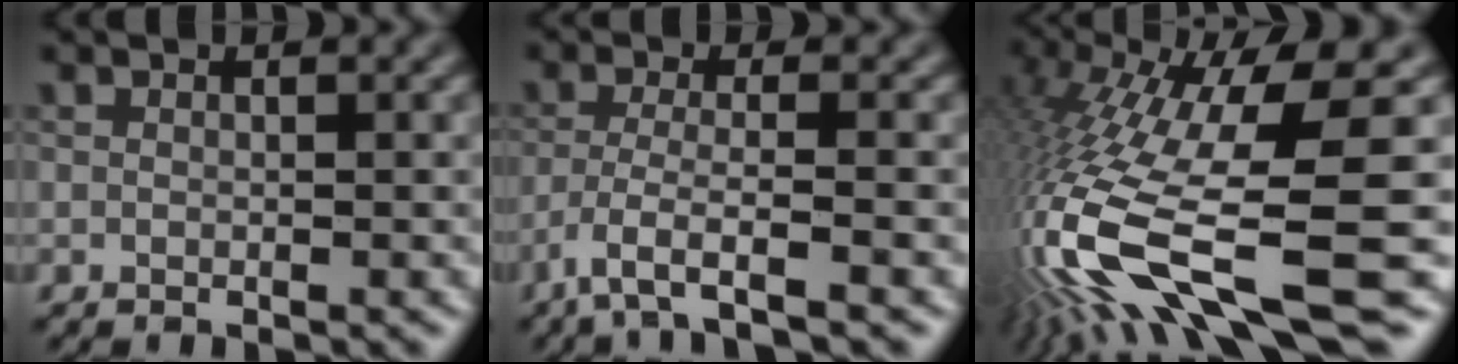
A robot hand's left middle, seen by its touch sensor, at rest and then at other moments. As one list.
[{"total": 3.9, "force": [-2.6, 0.4, 2.8], "torque": [-0.056, -0.004, -0.060]}, {"total": 15.8, "force": [-4.9, 3.5, 14.6], "torque": [-0.304, -0.022, -0.071]}]